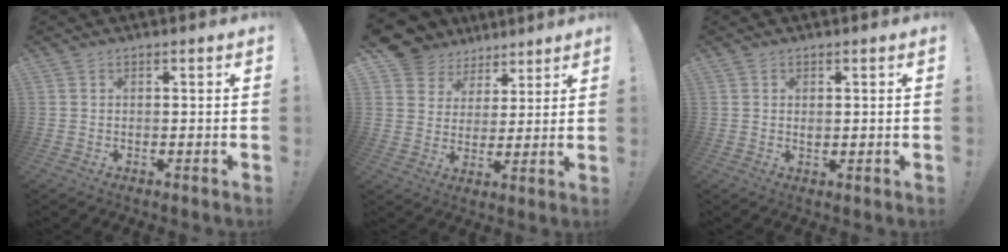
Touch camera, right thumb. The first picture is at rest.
{"total": 8.7, "force": [5.5, 6.7, 1.0], "torque": [-0.023, -0.042, 0.113]}
{"total": 1.1, "force": [0.4, 1.0, 0.4], "torque": [0.000, 0.000, 0.005]}